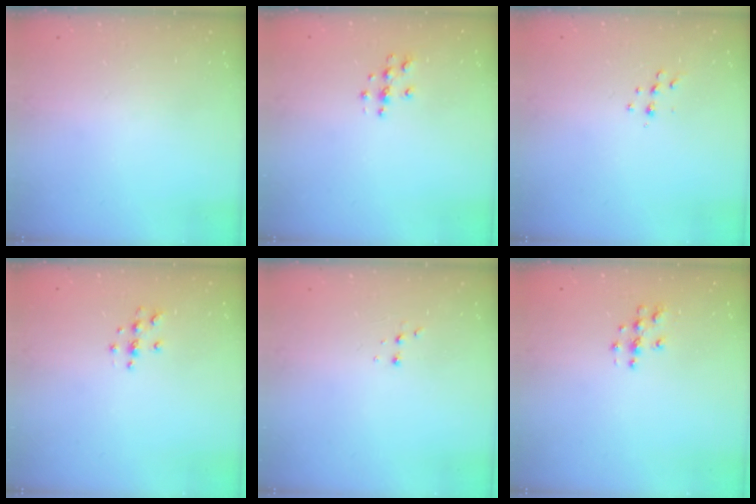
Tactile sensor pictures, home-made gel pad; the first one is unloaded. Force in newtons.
{"total": 3.9, "press": 3.8, "slide": 0.4}
{"total": 5.7, "press": 5.6, "slide": 0.8}
{"total": 3.9, "press": 3.8, "slide": 0.4}
{"total": 2.9, "press": 2.8, "slide": 1.0}
{"total": 3.8, "press": 3.8, "slide": 0.2}